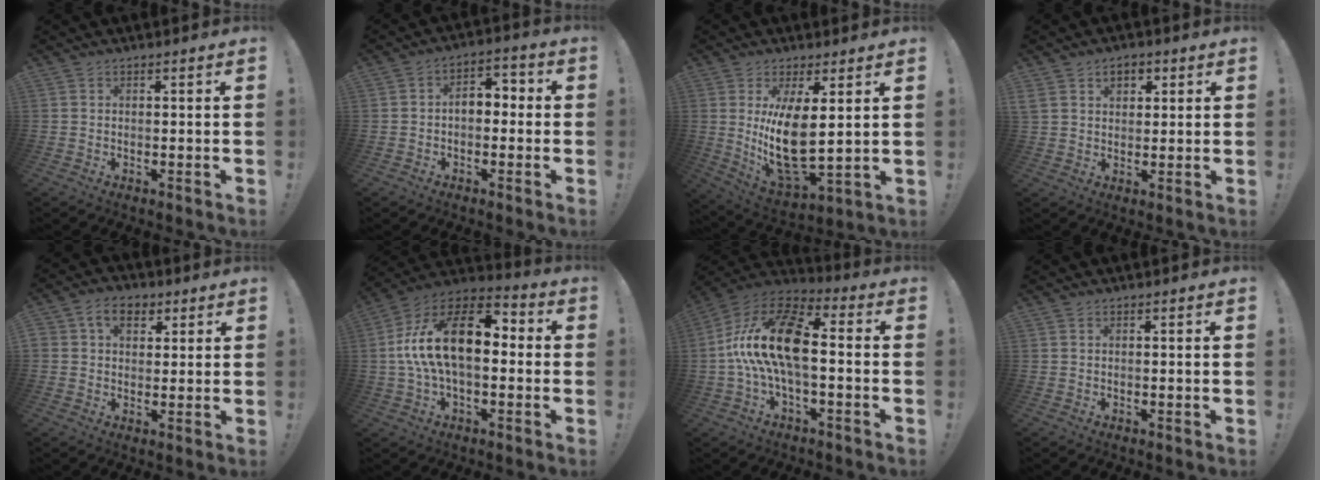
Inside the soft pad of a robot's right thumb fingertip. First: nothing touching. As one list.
[{"total": 6.6, "force": [-0.4, 4.6, 4.8], "torque": [-0.064, 0.009, -0.009]}, {"total": 14.4, "force": [3.3, 5.5, 12.9], "torque": [-0.254, -0.040, 0.059]}, {"total": 5.6, "force": [2.5, 4.3, 2.7], "torque": [-0.048, 0.000, 0.048]}, {"total": 7.6, "force": [3.0, 5.6, 4.1], "torque": [-0.060, 0.001, 0.058]}, {"total": 21.1, "force": [2.3, 10.9, 17.9], "torque": [-0.325, 0.003, 0.041]}, {"total": 19.1, "force": [-0.3, 9.0, 16.8], "torque": [-0.312, 0.022, -0.001]}, {"total": 0.0}]